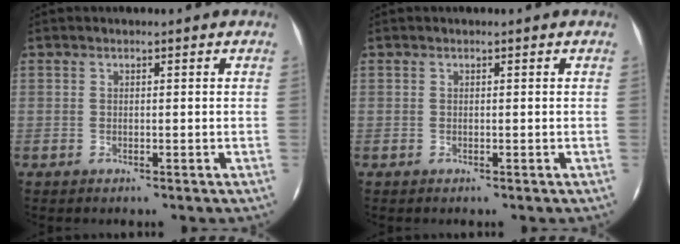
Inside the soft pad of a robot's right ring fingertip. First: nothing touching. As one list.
[{"total": 0.0}]